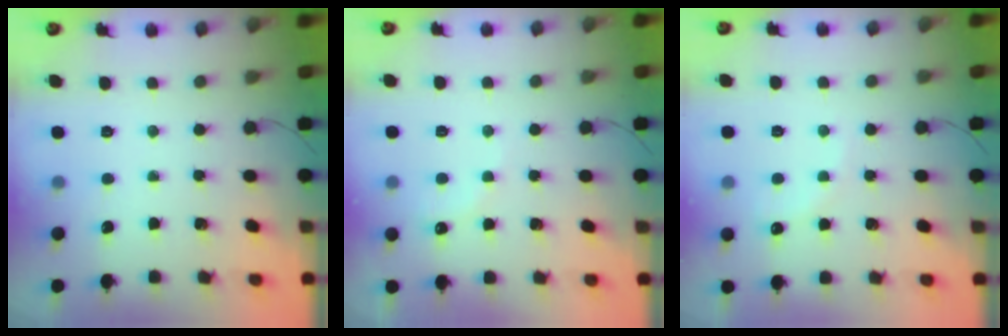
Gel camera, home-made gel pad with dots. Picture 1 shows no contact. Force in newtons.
{"total": 6.3, "press": 6.1, "slide": 1.6}
{"total": 4.5, "press": 4.3, "slide": 1.4}